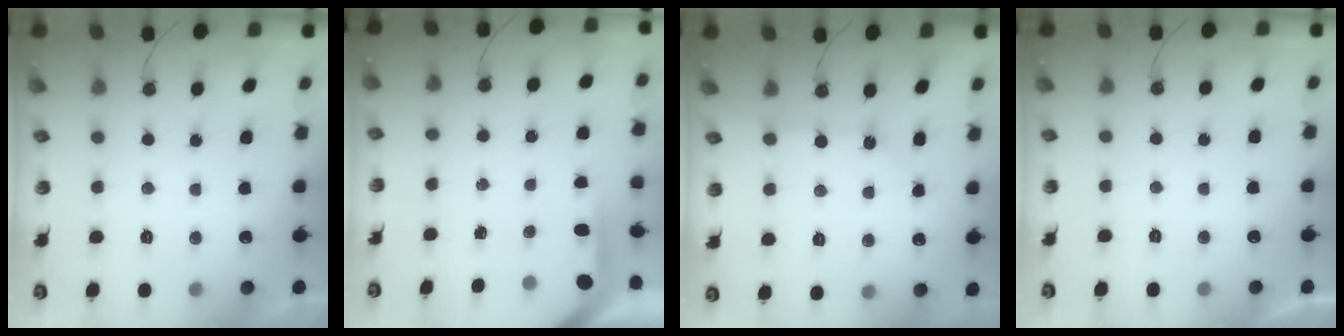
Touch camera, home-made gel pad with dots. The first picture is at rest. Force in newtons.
{"total": 3.8, "press": 3.7, "slide": 0.4}
{"total": 1.5, "press": 1.5, "slide": 0.3}
{"total": 0.0}